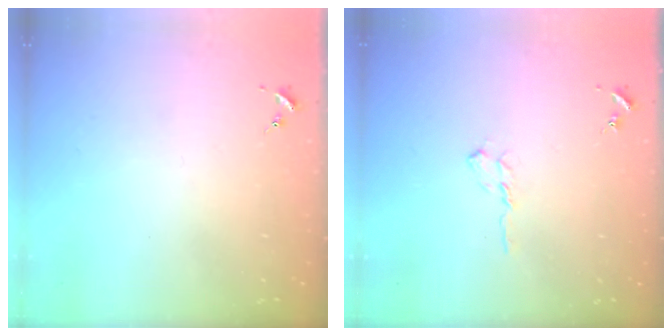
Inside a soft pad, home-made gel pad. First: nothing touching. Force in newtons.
{"total": 6.0, "press": 6.0, "slide": 0.6}